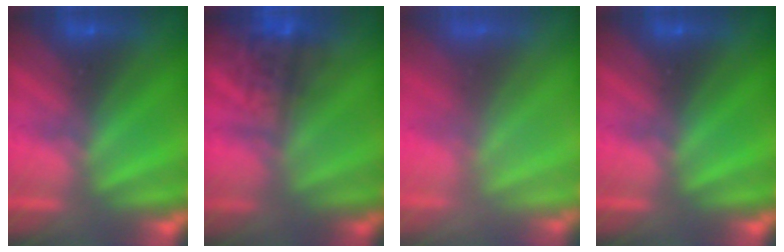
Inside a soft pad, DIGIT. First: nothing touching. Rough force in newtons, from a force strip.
{"total": 4.6}
{"total": 8.3}
{"total": 0.0}